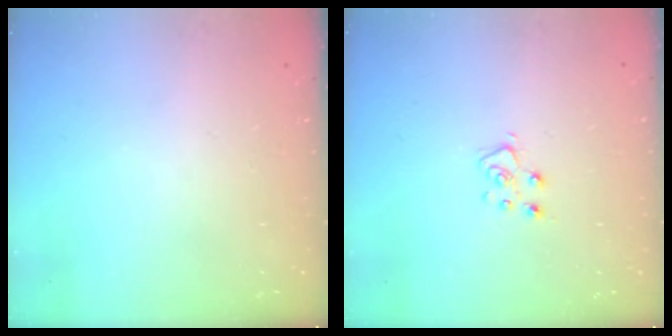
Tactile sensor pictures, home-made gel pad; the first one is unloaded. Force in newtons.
{"total": 5.7, "press": 5.7, "slide": 0.5}